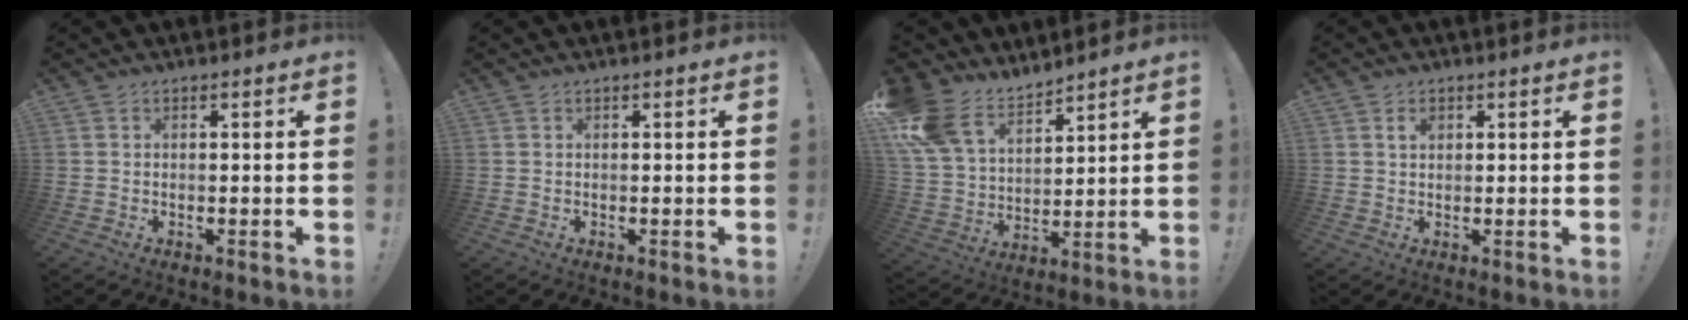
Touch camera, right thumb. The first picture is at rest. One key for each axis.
{"total": 0.0}
{"total": 15.0, "fx": 11.2, "fy": 8.4, "fz": 5.5, "tx": -0.106, "ty": -0.073, "tz": 0.217}
{"total": 1.9, "fx": 0.9, "fy": 1.2, "fz": 1.2, "tx": -0.009, "ty": -0.004, "tz": 0.013}